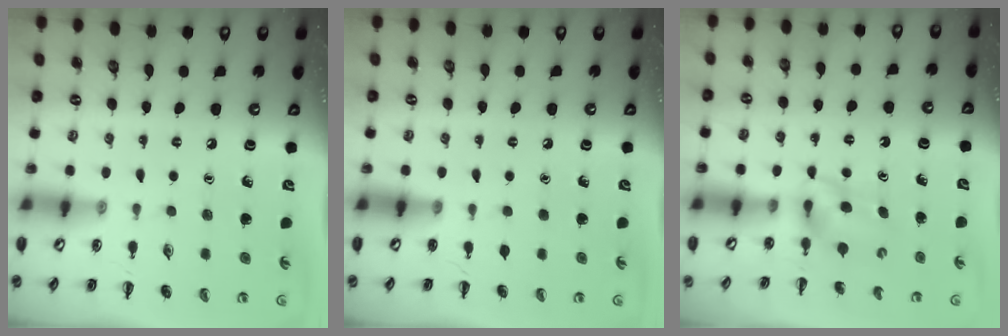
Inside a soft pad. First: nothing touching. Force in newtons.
{"total": 0.0}
{"total": 4.5, "press": 4.3, "slide": 1.3}